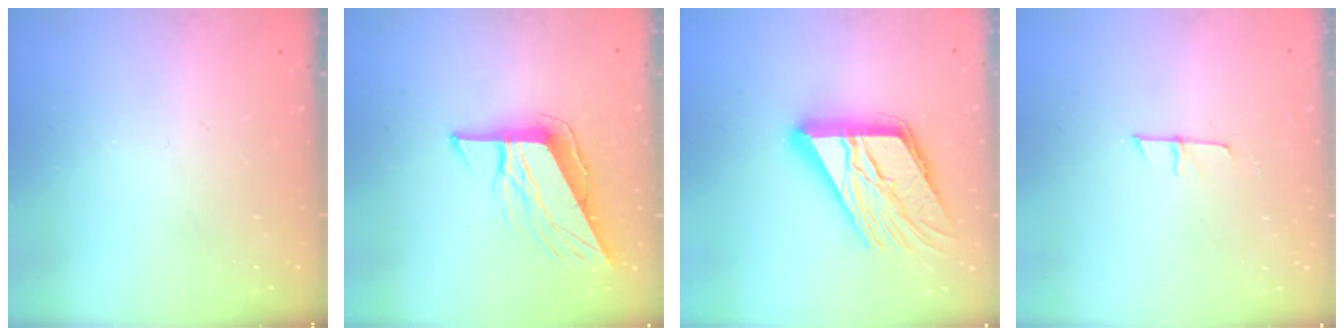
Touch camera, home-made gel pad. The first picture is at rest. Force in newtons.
{"total": 10.2, "press": 10.2, "slide": 0.6}
{"total": 19.0, "press": 18.9, "slide": 1.9}
{"total": 5.5, "press": 5.5, "slide": 0.3}